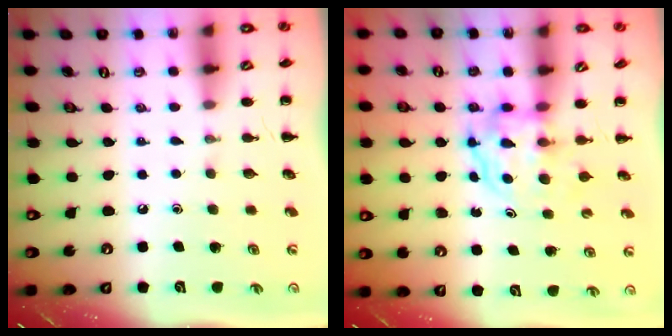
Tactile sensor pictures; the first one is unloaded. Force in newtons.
{"total": 3.8, "press": 3.8, "slide": 0.2}